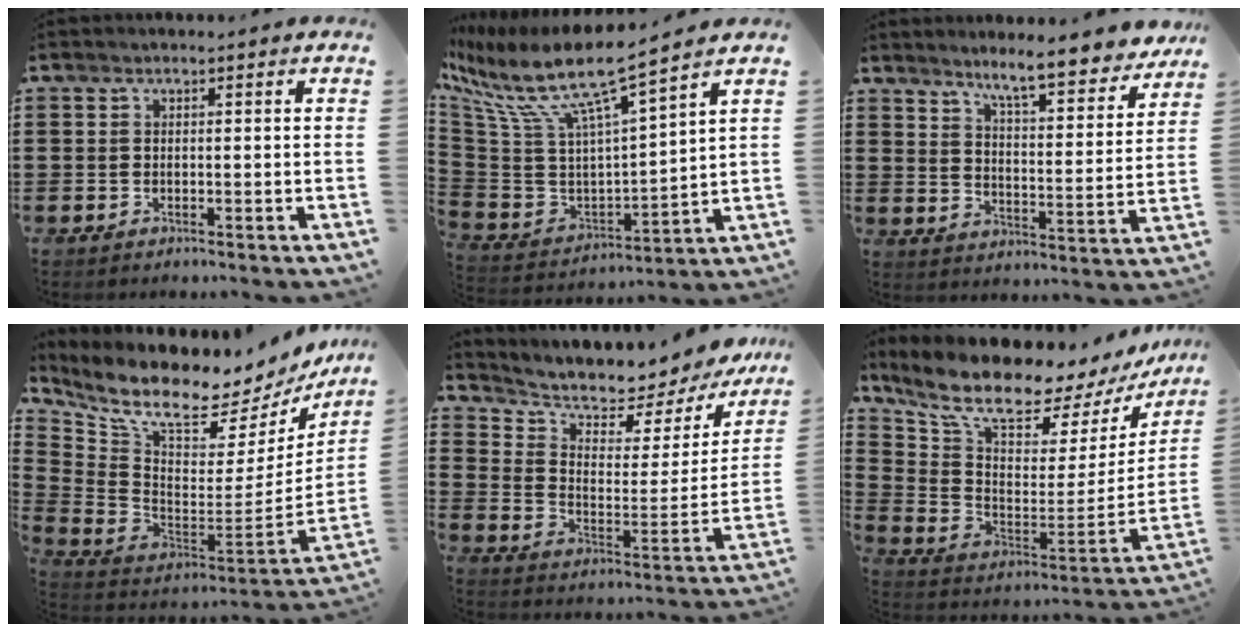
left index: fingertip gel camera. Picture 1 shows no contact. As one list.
[{"total": 10.8, "force": [7.2, 1.5, 8.0], "torque": [-0.181, -0.055, 0.113]}, {"total": 7.7, "force": [6.9, -0.2, 3.4], "torque": [-0.072, -0.048, 0.114]}, {"total": 8.3, "force": [7.1, 1.6, 4.2], "torque": [-0.105, -0.078, 0.113]}, {"total": 5.3, "force": [4.8, 1.7, 1.3], "torque": [-0.050, -0.052, 0.076]}, {"total": 9.9, "force": [8.3, 1.7, 5.2], "torque": [-0.131, -0.069, 0.141]}]